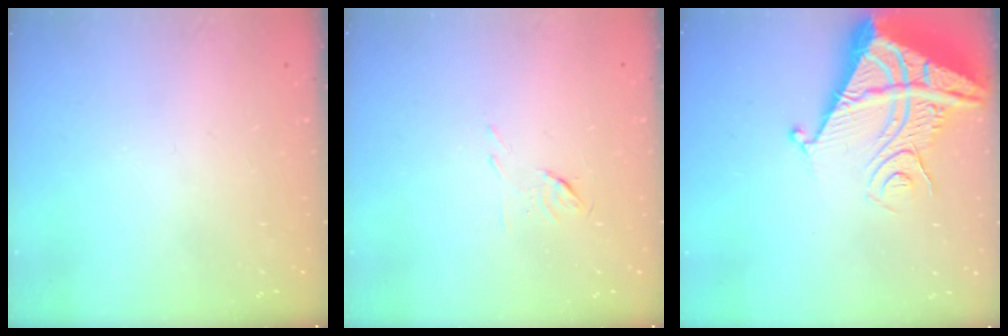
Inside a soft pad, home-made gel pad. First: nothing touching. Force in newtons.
{"total": 4.1, "press": 3.9, "slide": 1.2}
{"total": 13.1, "press": 13.0, "slide": 1.6}